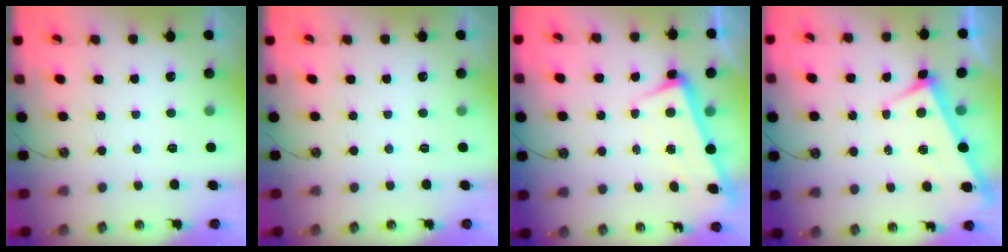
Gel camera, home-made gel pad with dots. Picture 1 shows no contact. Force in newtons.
{"total": 0.0}
{"total": 2.3, "press": 2.1, "slide": 0.9}
{"total": 5.2, "press": 5.2, "slide": 0.1}